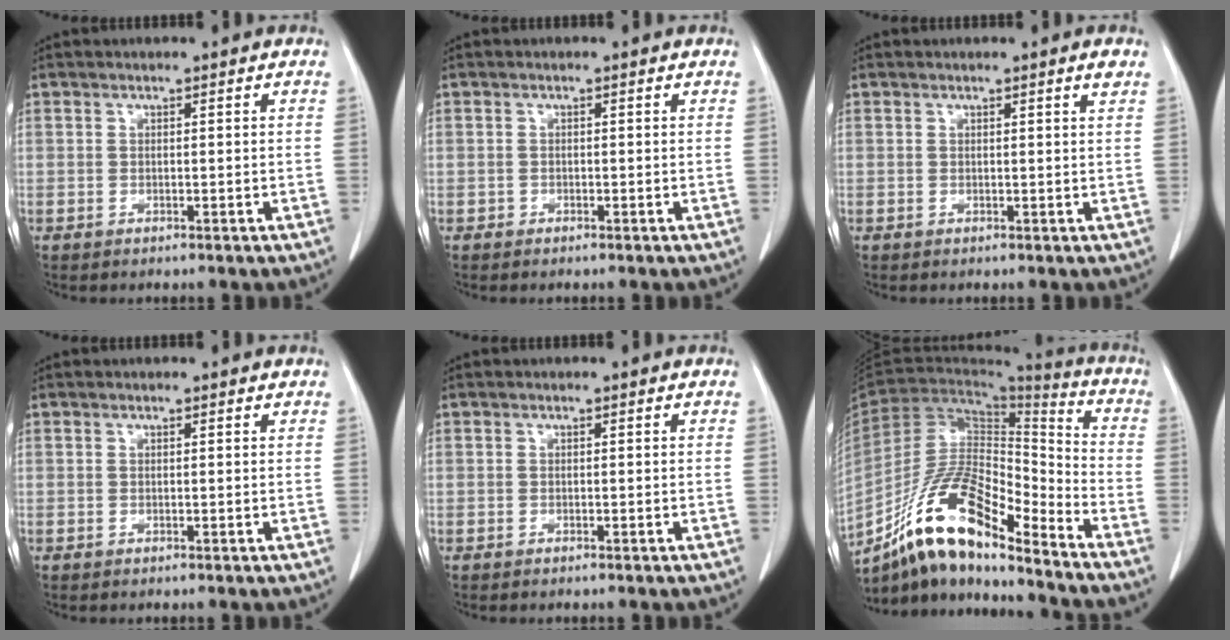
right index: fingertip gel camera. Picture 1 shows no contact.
{"total": 0.6, "force": [-0.3, 0.5, -0.1], "torque": [-0.001, 0.005, -0.008]}
{"total": 1.0, "force": [0.6, -0.2, 0.7], "torque": [-0.013, -0.005, 0.010]}
{"total": 0.6, "force": [0.6, 0.1, 0.1], "torque": [-0.006, -0.002, 0.001]}
{"total": 0.0}
{"total": 16.6, "force": [-12.1, 4.2, 10.6], "torque": [-0.193, 0.022, -0.215]}